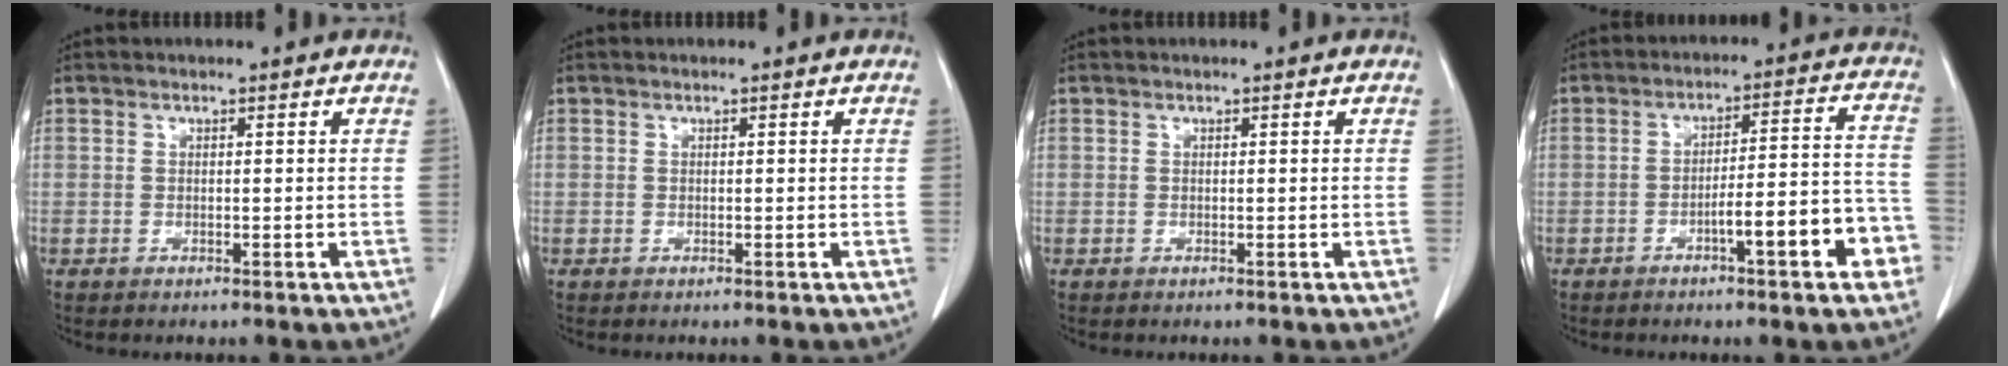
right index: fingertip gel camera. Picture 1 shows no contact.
{"total": 0.0}
{"total": 0.0}
{"total": 10.3, "force": [-4.7, 1.6, 9.0], "torque": [-0.115, 0.032, -0.059]}